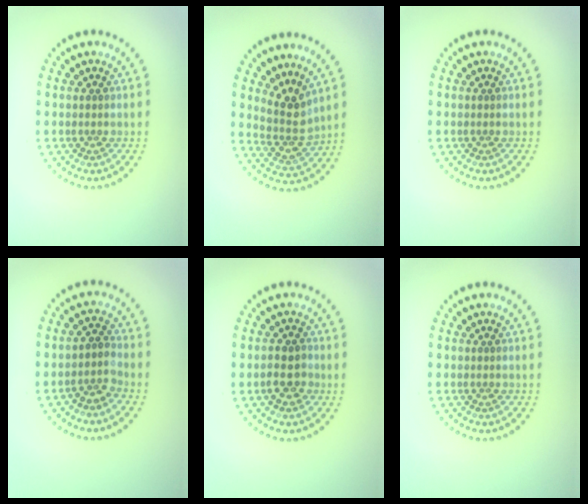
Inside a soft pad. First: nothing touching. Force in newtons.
{"total": 3.1, "press": 2.3, "slide": 2.1}
{"total": 0.0}
{"total": 1.8, "press": 1.4, "slide": 1.2}
{"total": 2.3, "press": 2.2, "slide": 0.7}
{"total": 0.0}